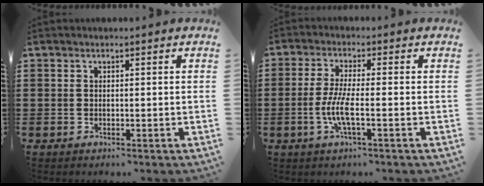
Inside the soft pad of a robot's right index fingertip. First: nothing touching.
{"total": 5.5, "force": [-1.6, 0.9, 5.2], "torque": [-0.117, -0.011, -0.038]}